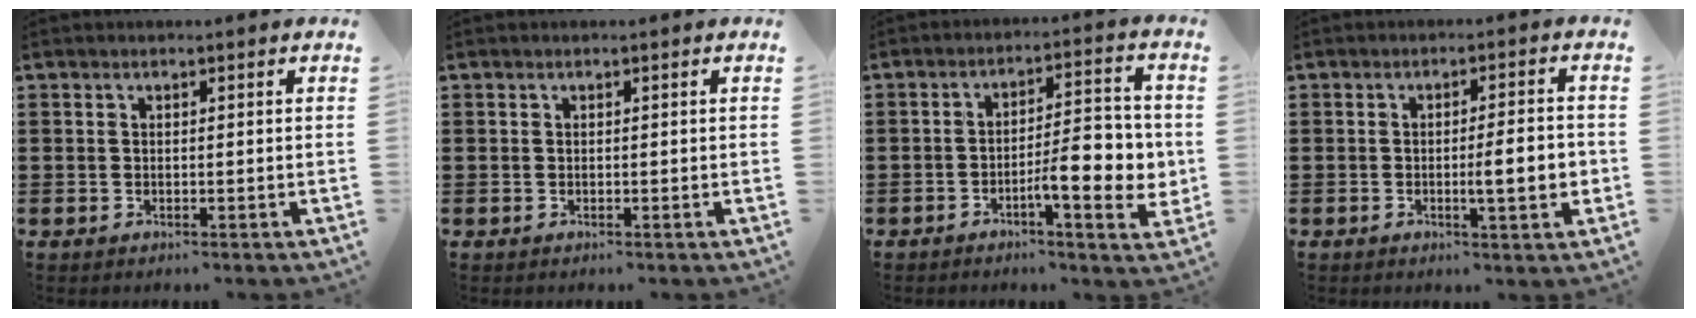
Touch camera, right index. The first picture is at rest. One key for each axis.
{"total": 0.0}
{"total": 9.2, "fx": -2.2, "fy": 2.7, "fz": 8.5, "tx": -0.114, "ty": -0.003, "tz": -0.038}
{"total": 5.7, "fx": -0.9, "fy": 0.7, "fz": 5.6, "tx": -0.079, "ty": -0.011, "tz": -0.020}